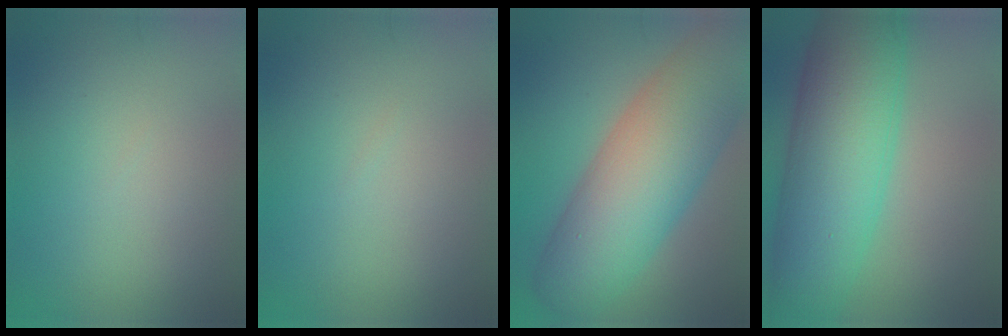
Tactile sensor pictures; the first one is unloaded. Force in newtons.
{"total": 0.0}
{"total": 11.6, "press": 11.6, "slide": 0.3}
{"total": 11.0, "press": 11.0, "slide": 0.1}